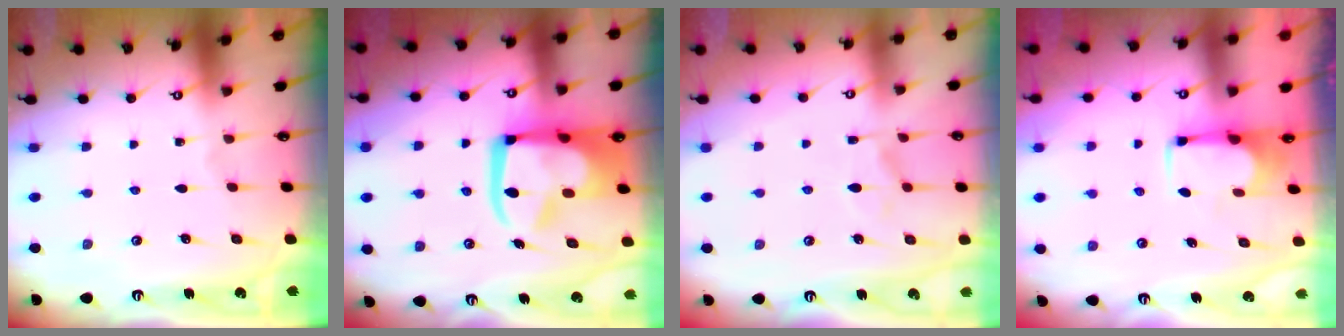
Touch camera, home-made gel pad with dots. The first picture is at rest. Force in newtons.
{"total": 17.4, "press": 17.3, "slide": 2.2}
{"total": 6.7, "press": 6.6, "slide": 1.2}
{"total": 1.8, "press": 1.6, "slide": 0.8}